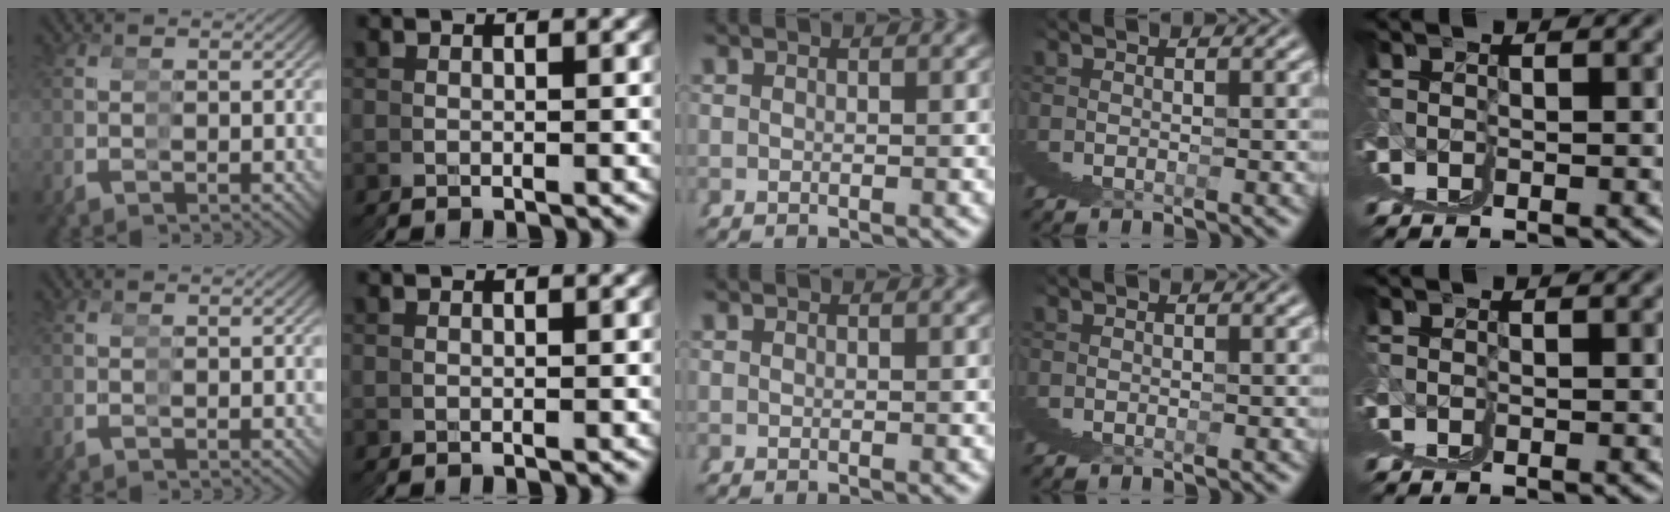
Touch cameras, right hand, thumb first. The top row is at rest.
{}